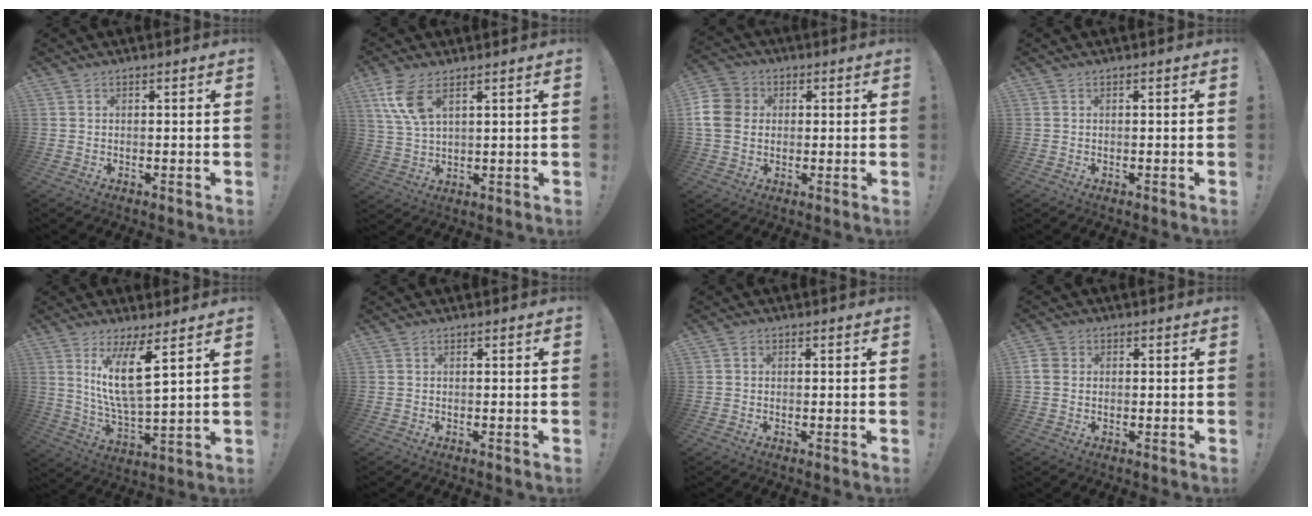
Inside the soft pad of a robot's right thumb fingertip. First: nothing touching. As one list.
[{"total": 8.8, "force": [4.7, 3.8, 6.5], "torque": [-0.143, -0.013, 0.089]}, {"total": 10.4, "force": [0.4, 8.9, 5.4], "torque": [-0.108, 0.012, 0.011]}, {"total": 0.0}, {"total": 13.5, "force": [6.3, 2.8, 11.5], "torque": [-0.213, -0.033, 0.101]}, {"total": 0.0}, {"total": 0.7, "force": [-0.1, 0.7, 0.2], "torque": [-0.003, 0.003, -0.002]}, {"total": 4.2, "force": [0.2, 3.7, 2.0], "torque": [-0.042, 0.009, 0.005]}]